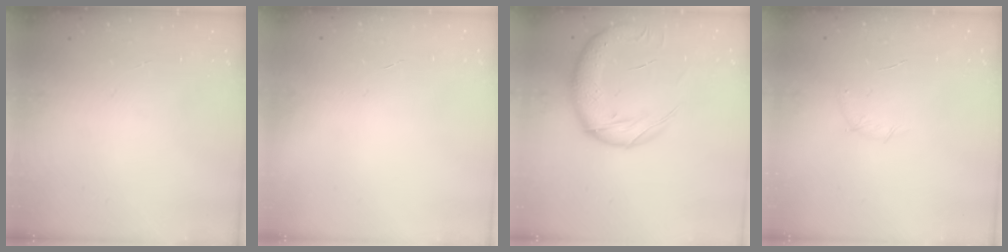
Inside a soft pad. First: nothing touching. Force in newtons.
{"total": 0.0}
{"total": 22.7, "press": 22.1, "slide": 5.1}
{"total": 6.1, "press": 5.8, "slide": 1.7}